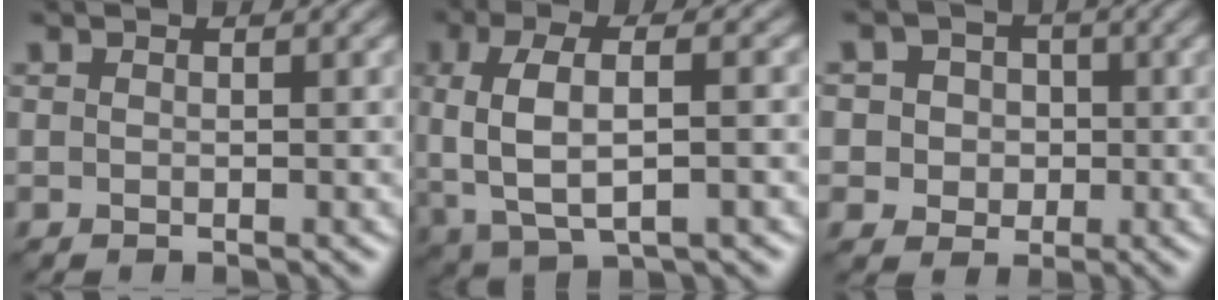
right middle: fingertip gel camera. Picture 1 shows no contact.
{"total": 6.3, "force": [0.2, 2.9, 5.6], "torque": [-0.117, 0.002, 0.002]}
{"total": 5.9, "force": [1.5, 5.3, 2.1], "torque": [-0.032, 0.028, 0.003]}